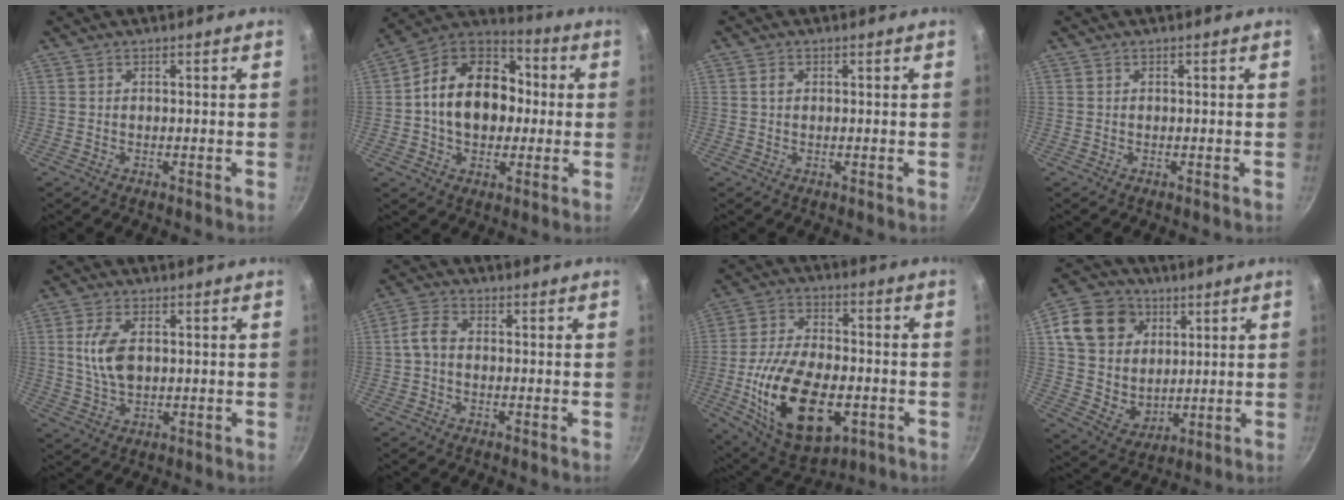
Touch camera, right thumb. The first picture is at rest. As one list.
[{"total": 18.6, "force": [0.4, 13.7, 12.5], "torque": [-0.175, 0.037, -0.010]}, {"total": 1.3, "force": [0.3, 1.0, 0.8], "torque": [-0.012, 0.004, 0.003]}, {"total": 0.0}, {"total": 7.8, "force": [1.1, 4.5, 6.3], "torque": [-0.119, -0.001, 0.022]}, {"total": 4.0, "force": [-0.4, 2.8, 2.8], "torque": [-0.061, 0.018, -0.016]}, {"total": 22.1, "force": [-5.6, 12.2, 17.5], "torque": [-0.305, 0.017, -0.085]}, {"total": 16.0, "force": [5.4, 13.1, 7.3], "torque": [-0.105, -0.010, 0.102]}]